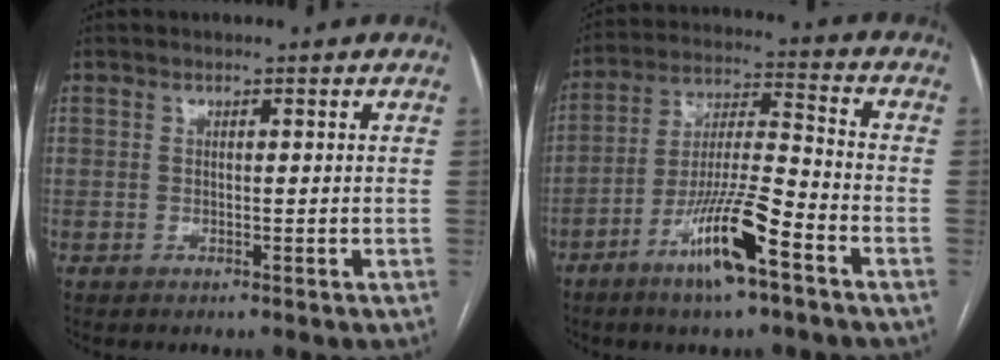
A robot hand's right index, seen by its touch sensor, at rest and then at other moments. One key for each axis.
{"total": 12.6, "fx": -6.9, "fy": 1.2, "fz": 10.4, "tx": -0.200, "ty": -0.010, "tz": -0.125}